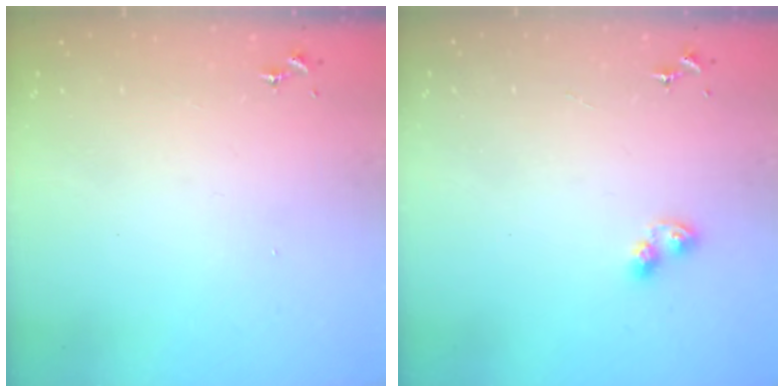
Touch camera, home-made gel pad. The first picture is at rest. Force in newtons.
{"total": 4.8, "press": 4.6, "slide": 1.2}